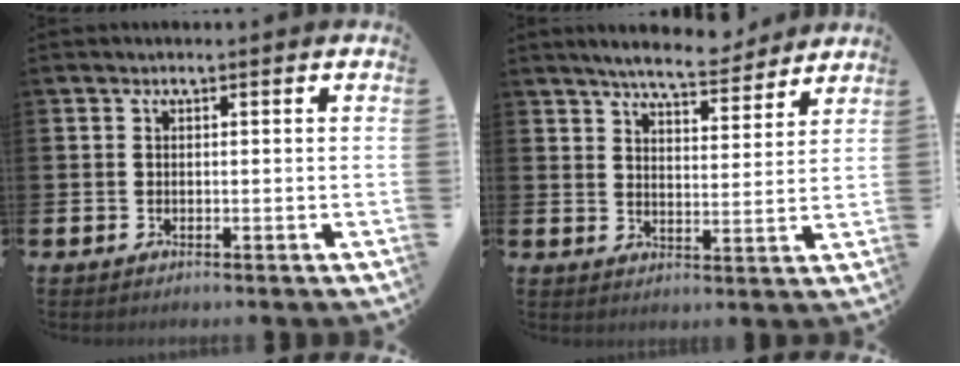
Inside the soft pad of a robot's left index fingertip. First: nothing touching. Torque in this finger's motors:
{"motor_torque": [0.30, -0.32, 0.58, 0.16]}